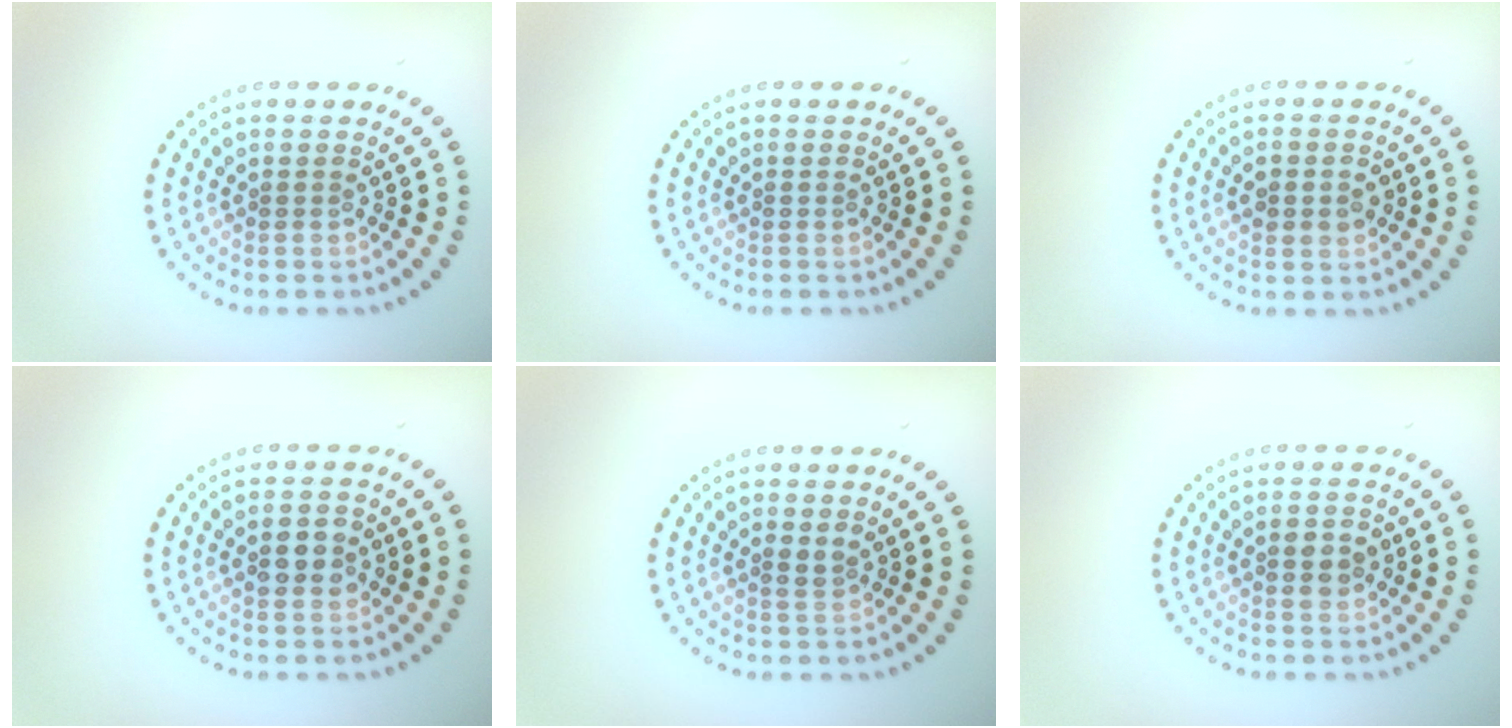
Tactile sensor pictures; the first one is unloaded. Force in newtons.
{"total": 0.0}
{"total": 2.8, "press": 2.8, "slide": 0.1}
{"total": 2.9, "press": 2.9, "slide": 0.3}
{"total": 1.2, "press": 1.1, "slide": 0.5}
{"total": 2.6, "press": 2.6, "slide": 0.0}